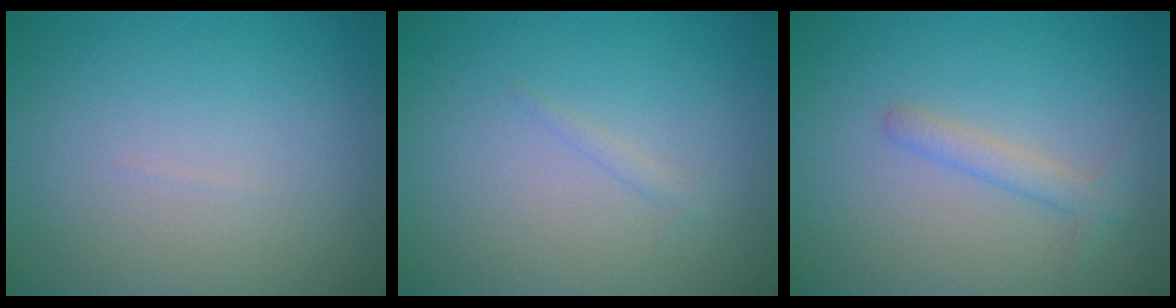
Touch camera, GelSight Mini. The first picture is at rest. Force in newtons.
{"total": 0.6, "press": 0.6, "slide": 0.1}
{"total": 1.8, "press": 1.8, "slide": 0.0}